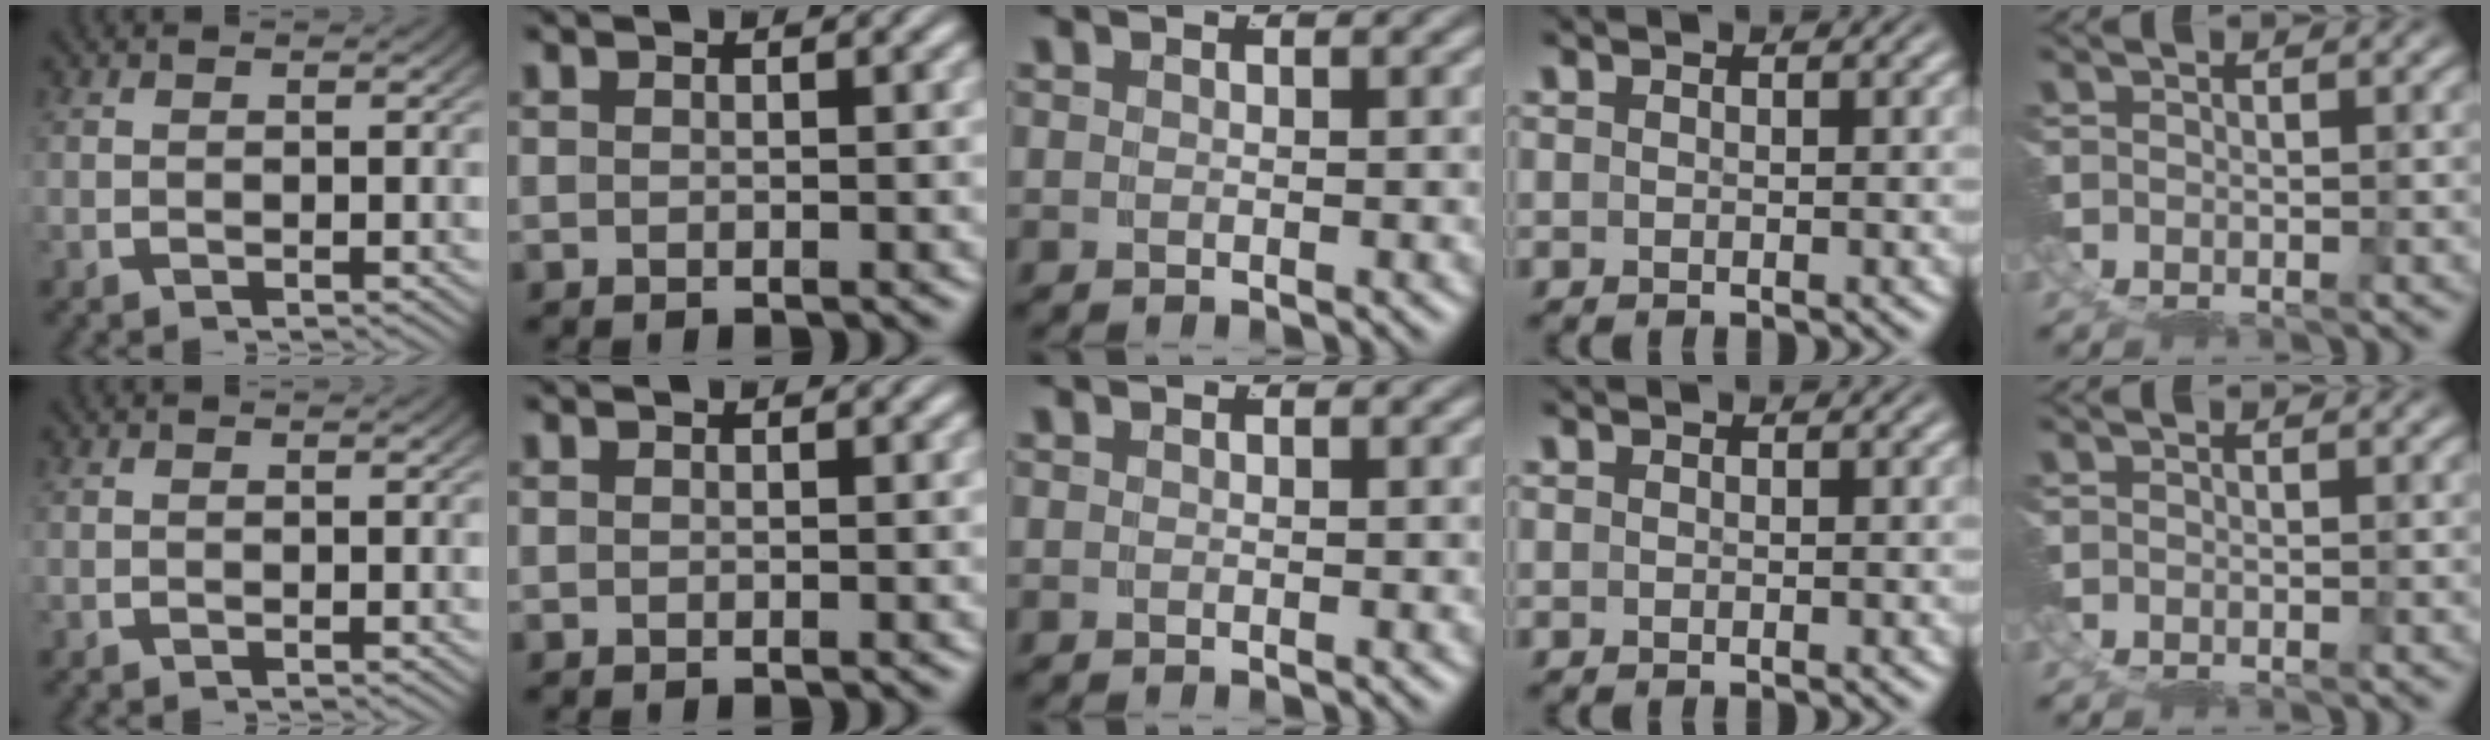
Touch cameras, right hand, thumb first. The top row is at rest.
{}